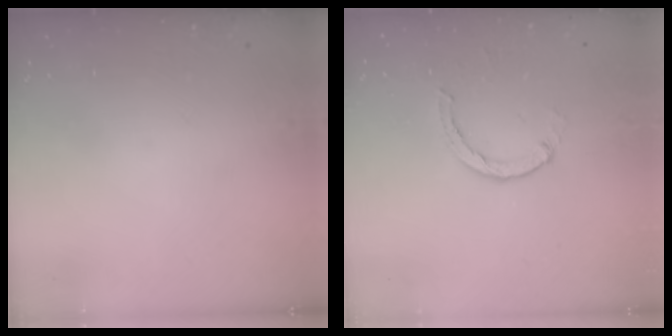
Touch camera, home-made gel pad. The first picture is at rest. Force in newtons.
{"total": 1.8, "press": 1.8, "slide": 0.2}